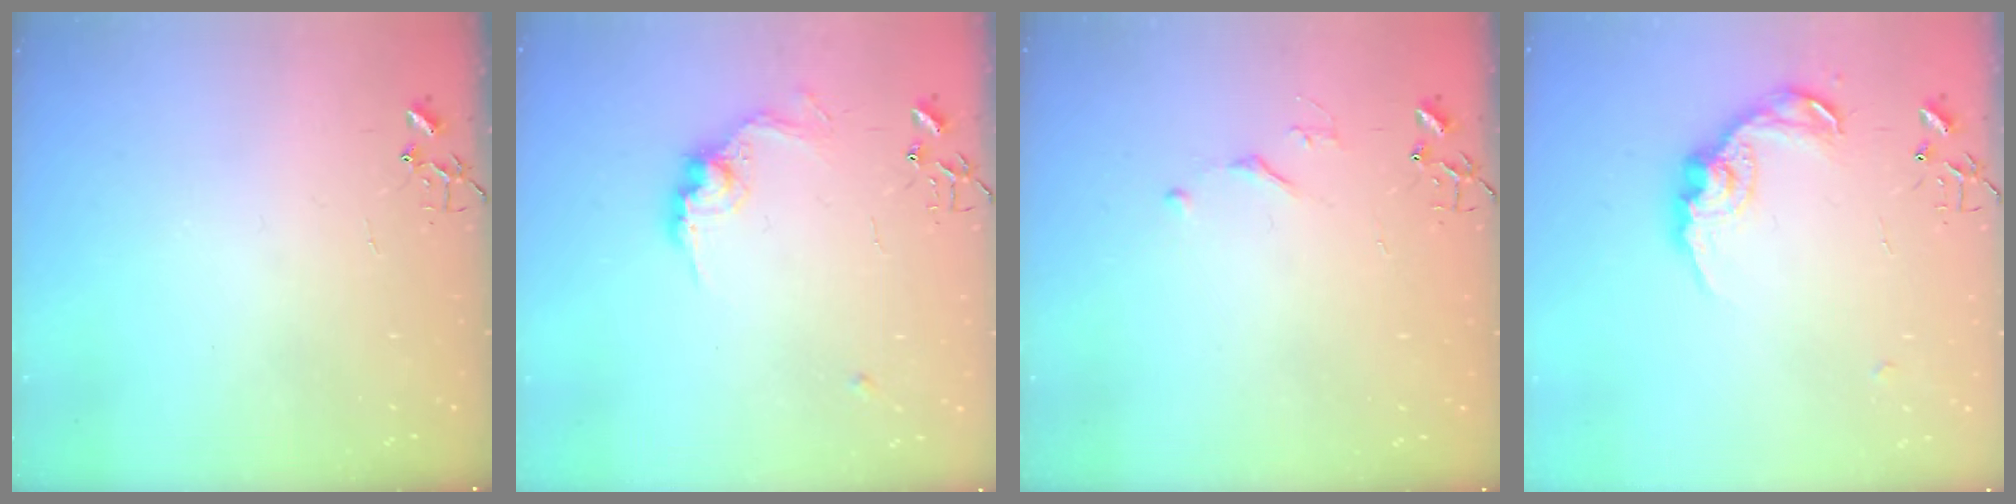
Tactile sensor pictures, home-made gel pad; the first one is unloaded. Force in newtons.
{"total": 11.1, "press": 11.1, "slide": 0.5}
{"total": 3.9, "press": 3.9, "slide": 0.5}
{"total": 13.9, "press": 13.9, "slide": 0.8}